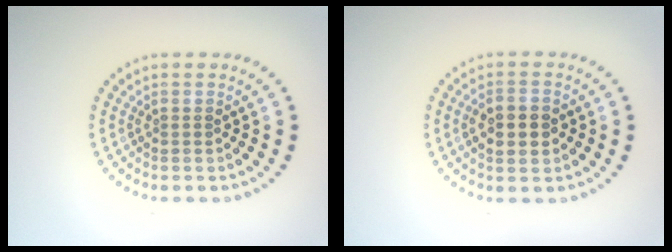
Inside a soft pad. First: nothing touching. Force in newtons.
{"total": 3.7, "press": 3.7, "slide": 0.3}